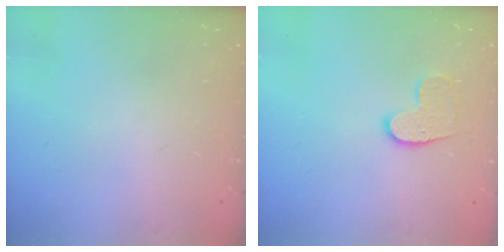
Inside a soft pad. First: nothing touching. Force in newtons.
{"total": 9.2, "press": 9.2, "slide": 0.3}